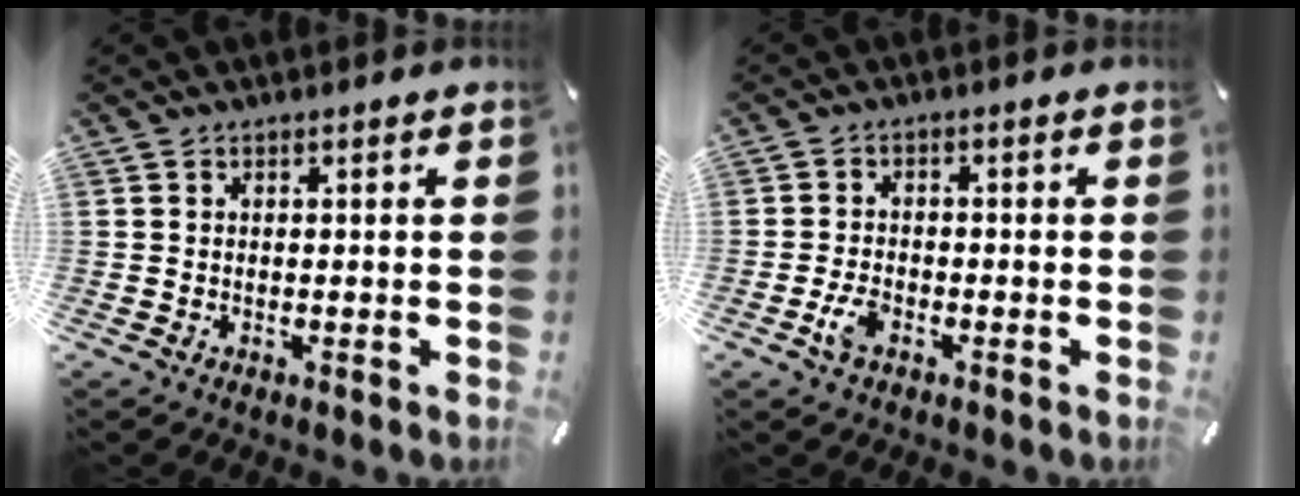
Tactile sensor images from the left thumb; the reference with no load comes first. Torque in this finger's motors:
{"motor_torque": [-0.02, 0.37, 0.01, 0.00, 0.06]}